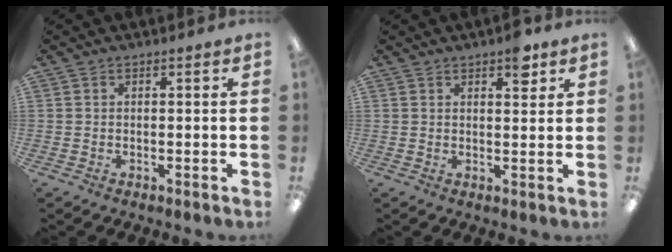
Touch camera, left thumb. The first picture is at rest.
{"total": 4.9, "force": [3.0, 2.1, 3.3], "torque": [-0.031, -0.012, 0.046]}